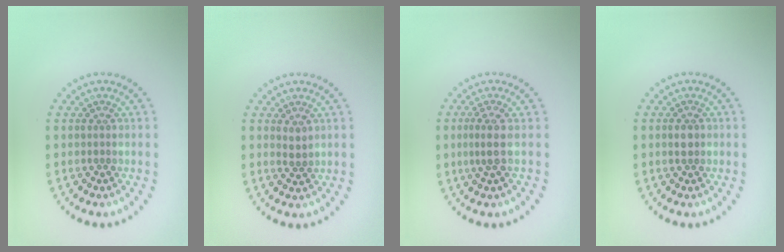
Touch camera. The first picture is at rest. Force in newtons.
{"total": 1.0, "press": 0.9, "slide": 0.5}
{"total": 2.0, "press": 1.5, "slide": 1.4}
{"total": 1.5, "press": 1.5, "slide": 0.3}